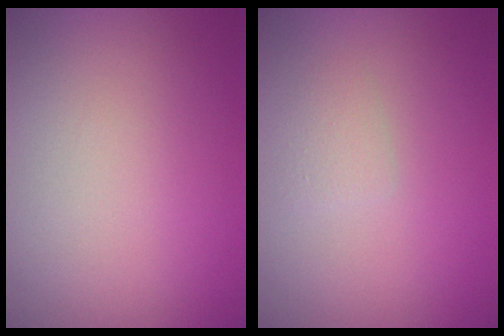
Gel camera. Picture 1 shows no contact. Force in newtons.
{"total": 1.0, "press": 1.0, "slide": 0.2}